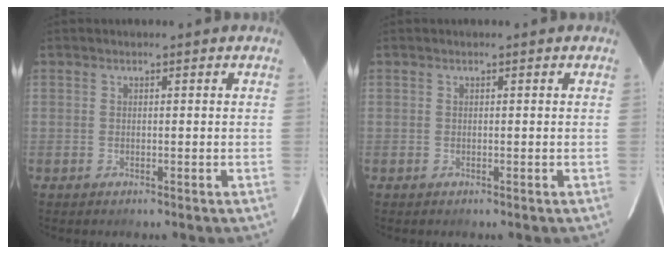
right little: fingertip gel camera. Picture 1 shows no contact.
{"total": 0.0}